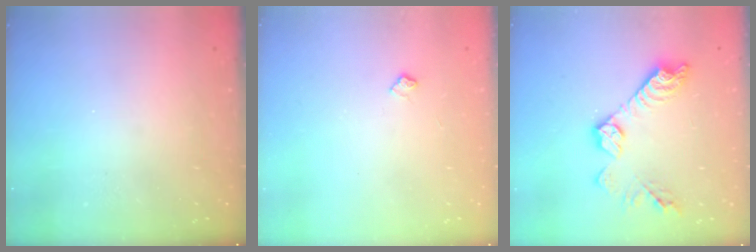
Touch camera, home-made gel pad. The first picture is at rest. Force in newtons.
{"total": 4.5, "press": 4.5, "slide": 0.6}
{"total": 13.3, "press": 13.3, "slide": 0.8}